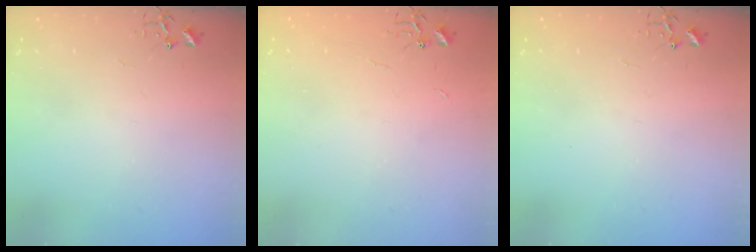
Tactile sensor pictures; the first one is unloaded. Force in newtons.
{"total": 2.2, "press": 2.2, "slide": 0.3}
{"total": 0.0}